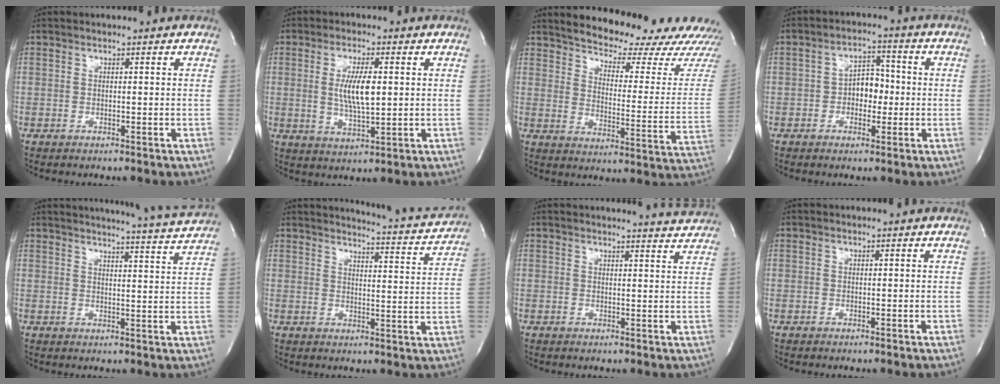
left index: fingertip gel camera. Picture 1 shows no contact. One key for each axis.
{"total": 6.7, "fx": 0.8, "fy": 1.5, "fz": 6.5, "tx": -0.128, "ty": -0.005, "tz": 0.019}
{"total": 20.3, "fx": 18.8, "fy": 3.1, "fz": 7.0, "tx": -0.096, "ty": -0.073, "tz": 0.229}
{"total": 5.0, "fx": -0.7, "fy": 3.2, "fz": 3.8, "tx": -0.057, "ty": 0.017, "tz": -0.015}
{"total": 13.2, "fx": 12.7, "fy": -1.5, "fz": 3.4, "tx": -0.062, "ty": -0.042, "tz": 0.151}
{"total": 13.6, "fx": 13.3, "fy": 0.7, "fz": 2.9, "tx": -0.040, "ty": -0.046, "tz": 0.147}
{"total": 4.8, "fx": 4.8, "fy": -0.5, "fz": 0.4, "tx": -0.013, "ty": -0.015, "tz": 0.044}
{"total": 0.0}